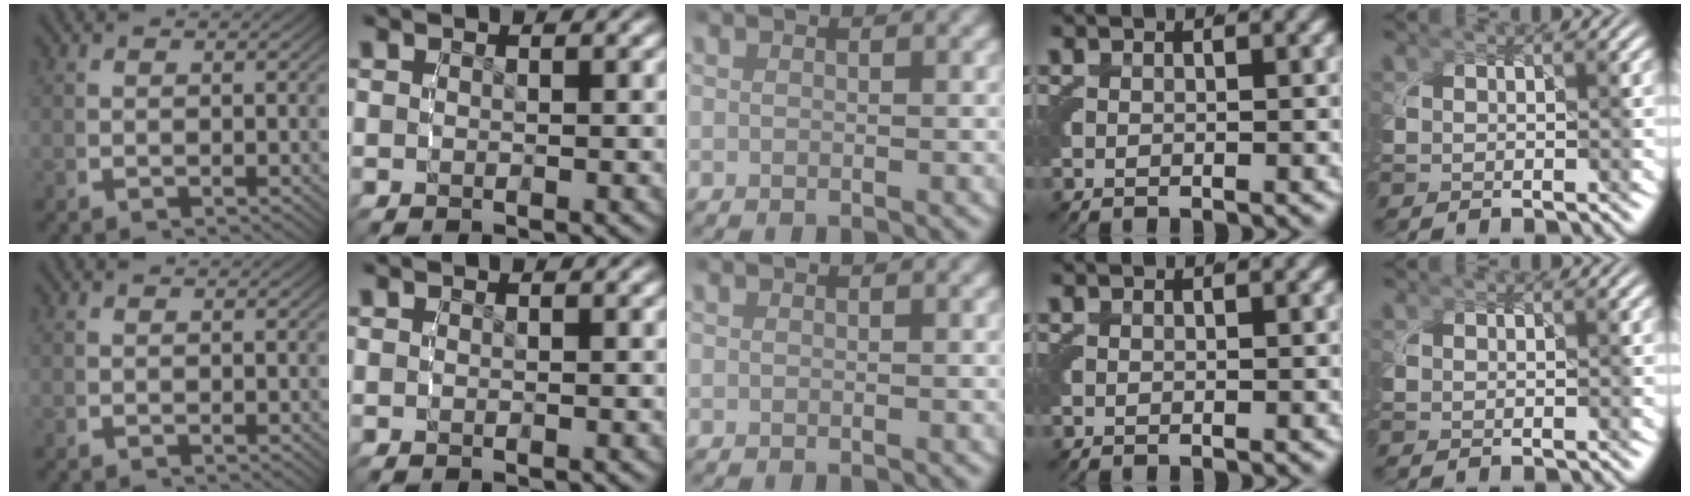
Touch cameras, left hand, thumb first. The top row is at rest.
{}